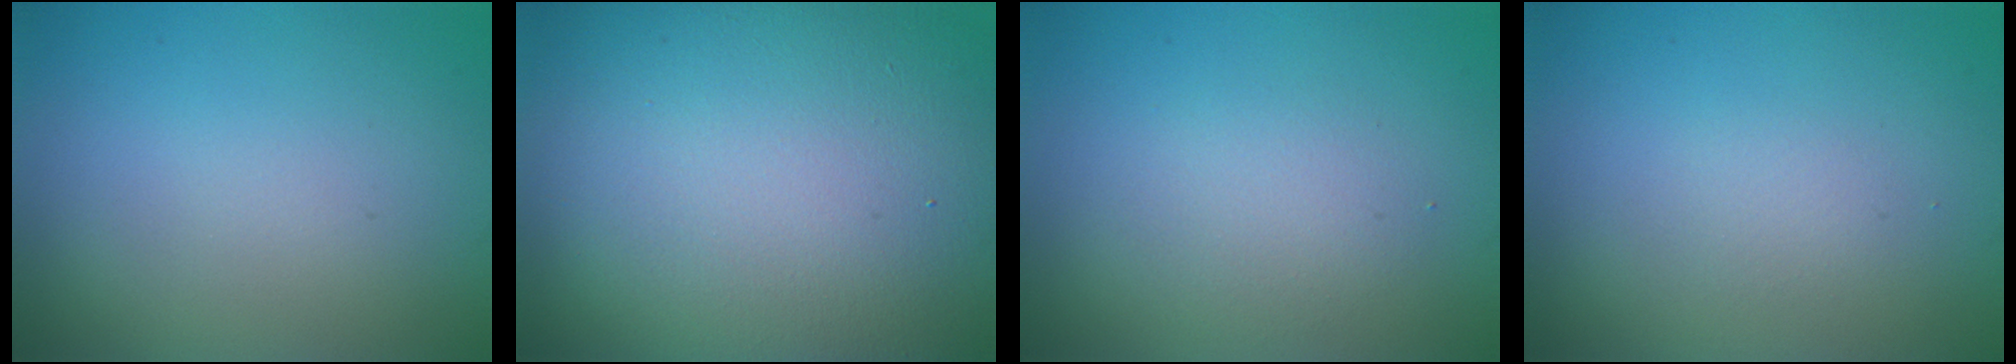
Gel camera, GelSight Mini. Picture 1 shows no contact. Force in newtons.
{"total": 22.2, "press": 22.2, "slide": 1.3}
{"total": 2.1, "press": 2.1, "slide": 0.0}
{"total": 0.7, "press": 0.7, "slide": 0.0}